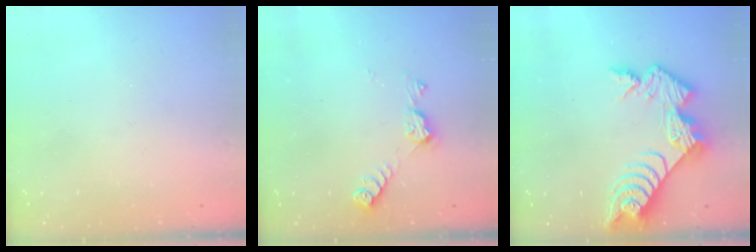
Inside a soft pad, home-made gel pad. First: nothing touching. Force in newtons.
{"total": 5.5, "press": 5.4, "slide": 1.1}
{"total": 11.4, "press": 11.3, "slide": 0.9}